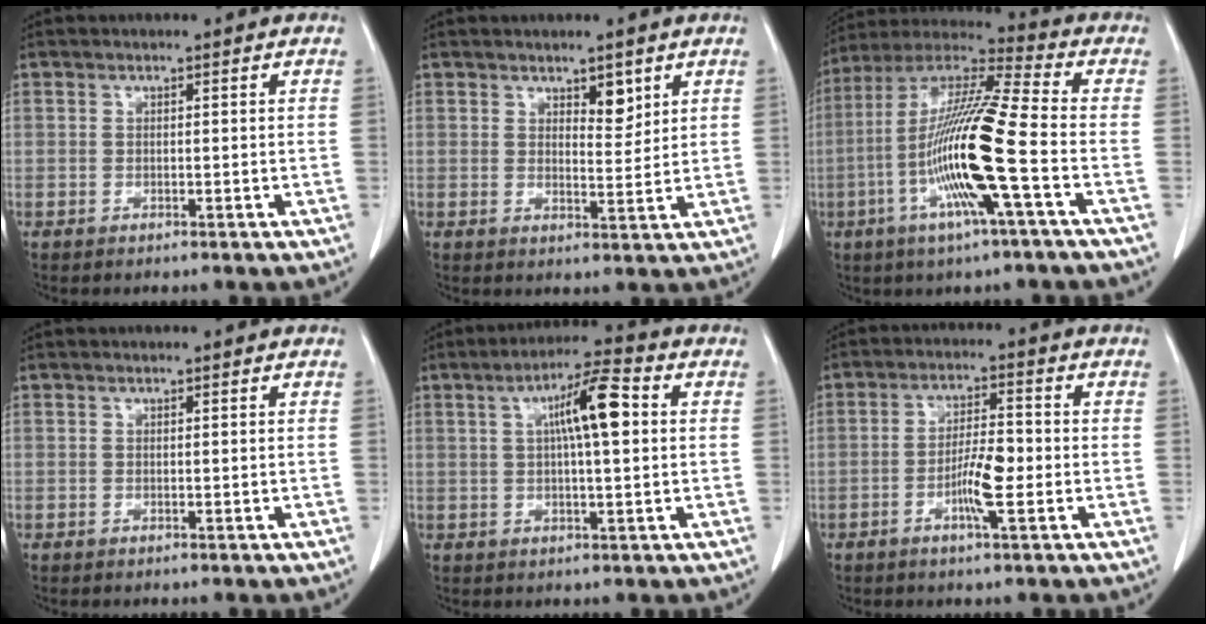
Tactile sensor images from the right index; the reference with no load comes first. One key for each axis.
{"total": 3.4, "fx": 2.1, "fy": 1.4, "fz": 2.3, "tx": -0.032, "ty": -0.005, "tz": 0.035}
{"total": 17.2, "fx": -4.5, "fy": -0.1, "fz": 16.6, "tx": -0.330, "ty": -0.006, "tz": -0.097}
{"total": 0.0}
{"total": 9.0, "fx": 1.9, "fy": 1.3, "fz": 8.7, "tx": -0.148, "ty": 0.019, "tz": 0.029}
{"total": 5.2, "fx": -1.8, "fy": 0.1, "fz": 4.9, "tx": -0.097, "ty": 0.000, "tz": -0.036}